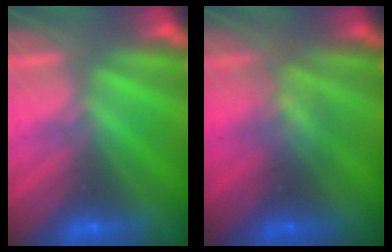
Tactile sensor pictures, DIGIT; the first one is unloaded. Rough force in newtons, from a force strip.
{"total": 2.7}